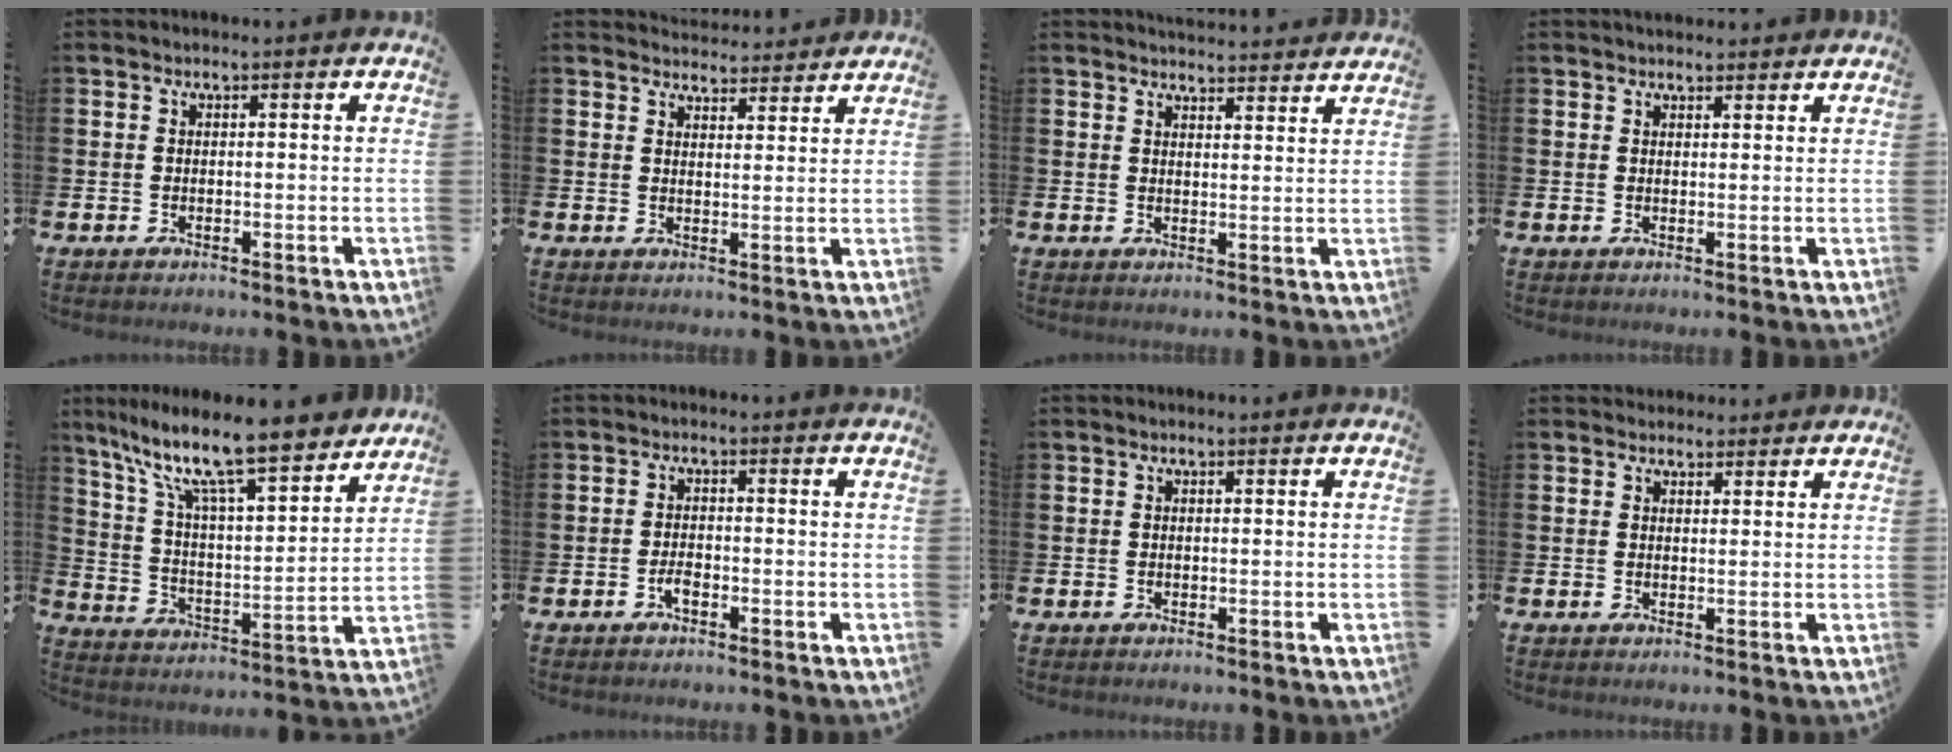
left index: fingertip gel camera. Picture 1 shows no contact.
{"total": 3.7, "force": [3.7, 0.7, -0.1], "torque": [0.003, -0.024, 0.066]}
{"total": 3.7, "force": [3.7, 0.1, -0.1], "torque": [0.004, -0.028, 0.066]}
{"total": 1.9, "force": [1.9, 0.5, -0.1], "torque": [0.011, -0.006, 0.032]}
{"total": 12.9, "force": [10.8, 2.3, 6.6], "torque": [-0.155, -0.071, 0.182]}
{"total": 1.8, "force": [-1.0, 0.8, 1.4], "torque": [-0.033, 0.004, -0.017]}
{"total": 0.0}
{"total": 2.1, "force": [2.0, 0.7, -0.1], "torque": [0.012, -0.006, 0.035]}